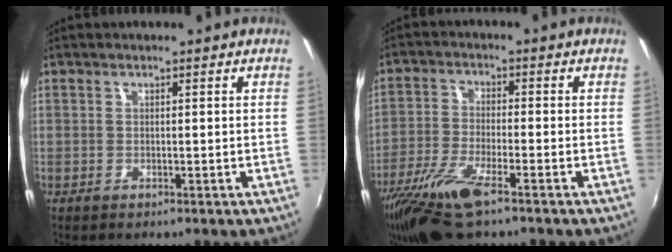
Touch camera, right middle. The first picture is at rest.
{"total": 11.9, "force": [-8.0, 2.5, 8.4], "torque": [-0.187, -0.038, -0.157]}